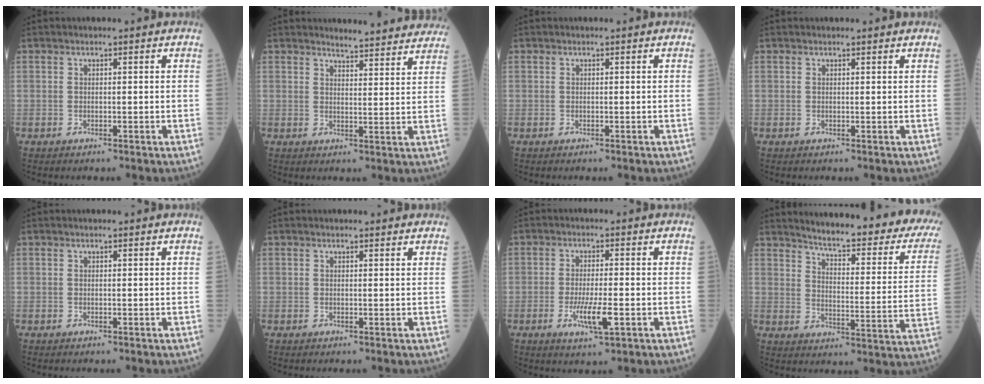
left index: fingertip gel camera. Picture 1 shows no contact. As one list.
[{"total": 12.7, "force": [12.2, 1.5, 2.9], "torque": [-0.019, -0.025, 0.126]}, {"total": 0.0}, {"total": 1.3, "force": [1.1, 0.5, 0.3], "torque": [-0.010, 0.012, 0.011]}, {"total": 0.5, "force": [0.5, 0.1, 0.1], "torque": [-0.003, 0.007, 0.006]}, {"total": 2.7, "force": [2.5, 0.8, 0.7], "torque": [-0.009, 0.013, 0.021]}, {"total": 5.3, "force": [-1.8, 0.6, 4.9], "torque": [-0.097, -0.009, -0.030]}, {"total": 24.2, "force": [20.6, 3.0, 12.3], "torque": [-0.165, -0.070, 0.241]}]